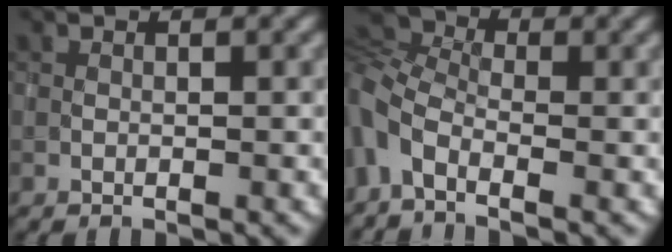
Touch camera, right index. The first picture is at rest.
{"total": 5.9, "force": [-2.0, 3.4, 4.4], "torque": [-0.107, 0.001, -0.061]}